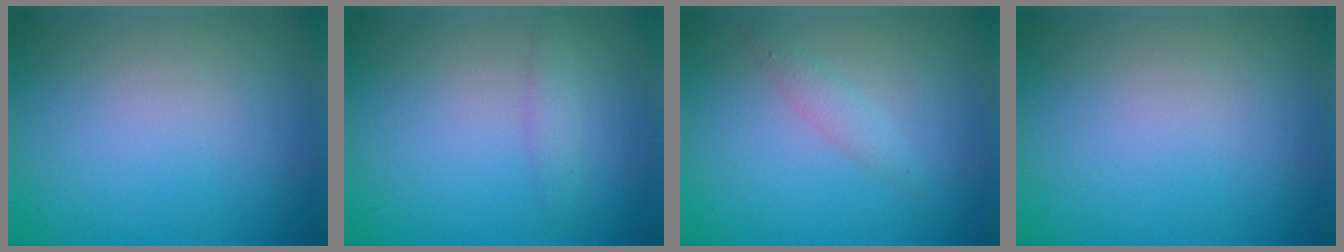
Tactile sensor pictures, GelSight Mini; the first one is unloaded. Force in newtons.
{"total": 1.3, "press": 1.3, "slide": 0.0}
{"total": 1.4, "press": 1.4, "slide": 0.0}
{"total": 0.0}